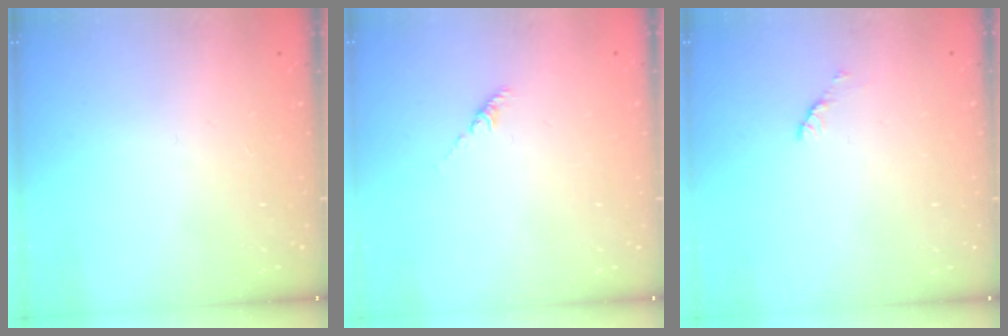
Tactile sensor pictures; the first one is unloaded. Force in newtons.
{"total": 1.2, "press": 1.1, "slide": 0.5}
{"total": 2.8, "press": 2.7, "slide": 0.4}